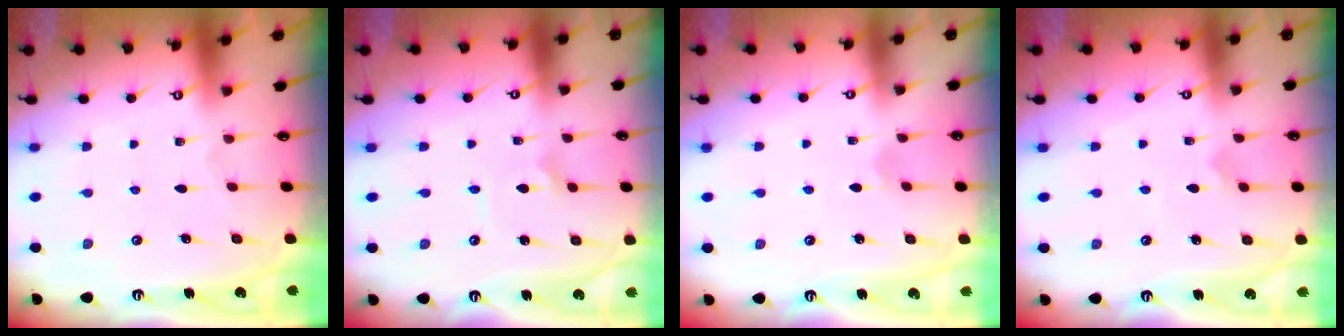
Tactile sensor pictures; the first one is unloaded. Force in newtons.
{"total": 1.6, "press": 1.6, "slide": 0.1}
{"total": 2.0, "press": 2.0, "slide": 0.1}
{"total": 3.2, "press": 3.1, "slide": 0.6}